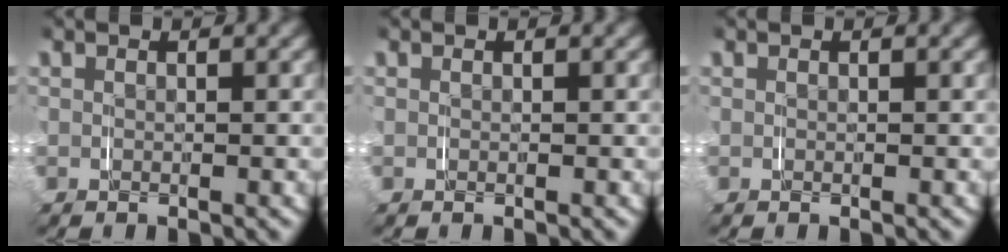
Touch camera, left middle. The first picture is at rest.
{"total": 0.0}
{"total": 0.0}